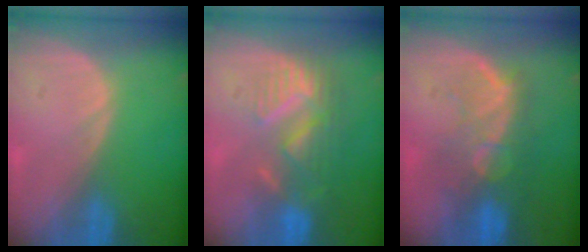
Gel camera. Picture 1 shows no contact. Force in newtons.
{"total": 8.8, "press": 7.8, "slide": 4.1}
{"total": 10.1, "press": 8.6, "slide": 5.4}